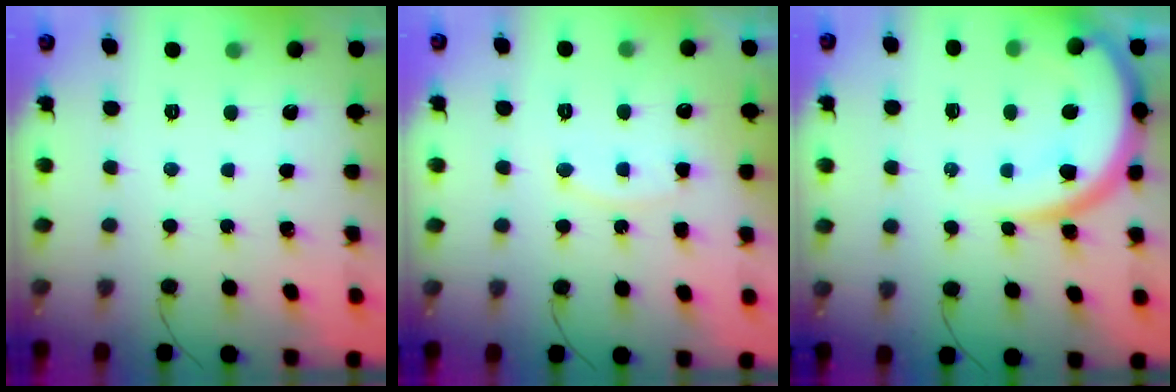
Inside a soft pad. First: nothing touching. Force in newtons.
{"total": 7.9, "press": 7.9, "slide": 0.1}
{"total": 13.0, "press": 12.9, "slide": 1.7}